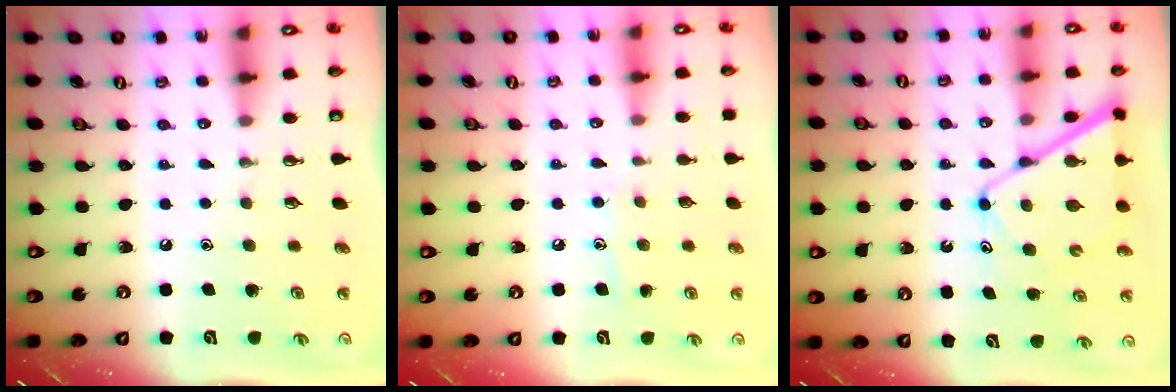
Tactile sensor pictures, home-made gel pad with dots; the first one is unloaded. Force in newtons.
{"total": 6.2, "press": 6.2, "slide": 0.1}
{"total": 11.5, "press": 11.5, "slide": 1.0}